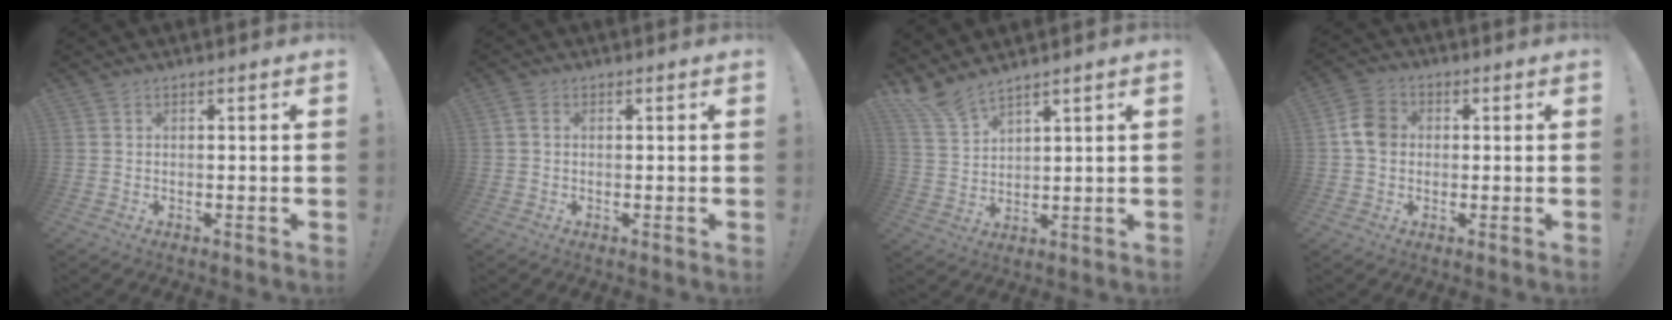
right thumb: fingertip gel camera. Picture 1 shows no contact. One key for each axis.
{"total": 1.8, "fx": 0.4, "fy": 1.4, "fz": 1.1, "tx": -0.018, "ty": 0.005, "tz": 0.006}
{"total": 7.3, "fx": 6.6, "fy": 1.2, "fz": 2.9, "tx": -0.060, "ty": -0.042, "tz": 0.125}
{"total": 7.4, "fx": 0.3, "fy": 6.1, "fz": 4.1, "tx": -0.066, "ty": 0.017, "tz": 0.009}